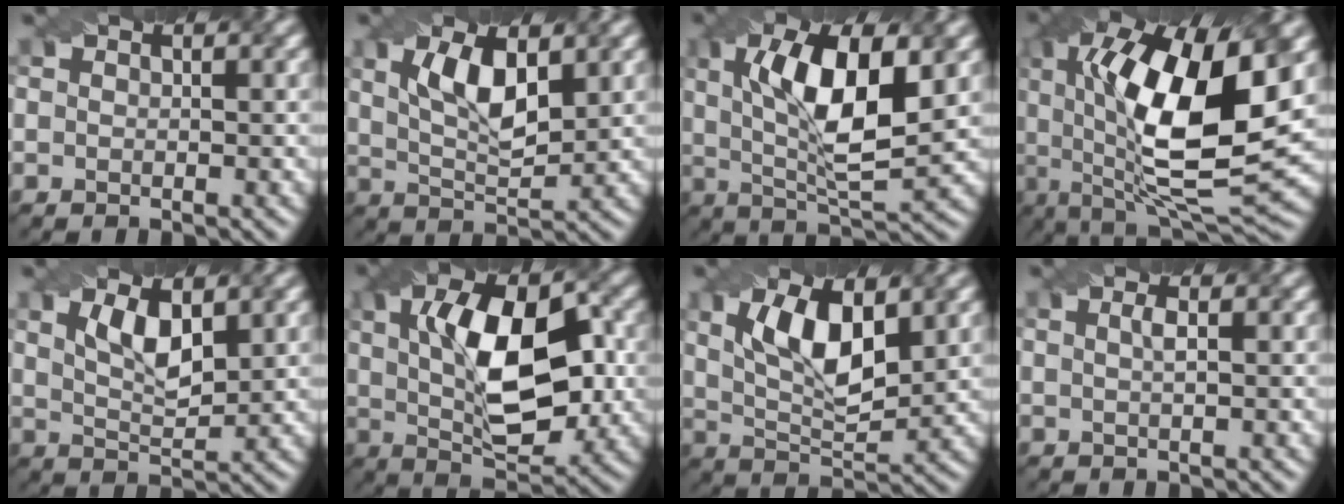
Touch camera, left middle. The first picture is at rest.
{"total": 6.1, "force": [2.0, 2.4, 5.2], "torque": [-0.102, 0.001, 0.039]}
{"total": 10.4, "force": [2.3, 3.6, 9.5], "torque": [-0.165, 0.005, 0.039]}
{"total": 15.3, "force": [2.4, 5.2, 14.2], "torque": [-0.239, -0.004, 0.038]}
{"total": 4.1, "force": [1.8, 1.6, 3.3], "torque": [-0.068, -0.002, 0.035]}
{"total": 10.5, "force": [1.3, 4.7, 9.3], "torque": [-0.150, 0.012, 0.021]}
{"total": 7.7, "force": [2.4, 3.2, 6.6], "torque": [-0.124, 0.004, 0.043]}
{"total": 1.2, "force": [0.2, 0.3, 1.1], "torque": [-0.021, 0.004, 0.003]}